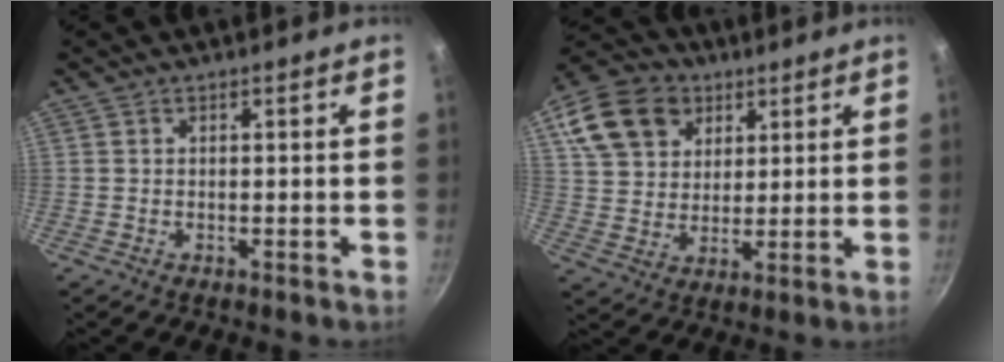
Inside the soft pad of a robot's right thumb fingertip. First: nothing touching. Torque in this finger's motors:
{"motor_torque": [-0.30, 2.11, 0.63, 0.19, 0.04]}